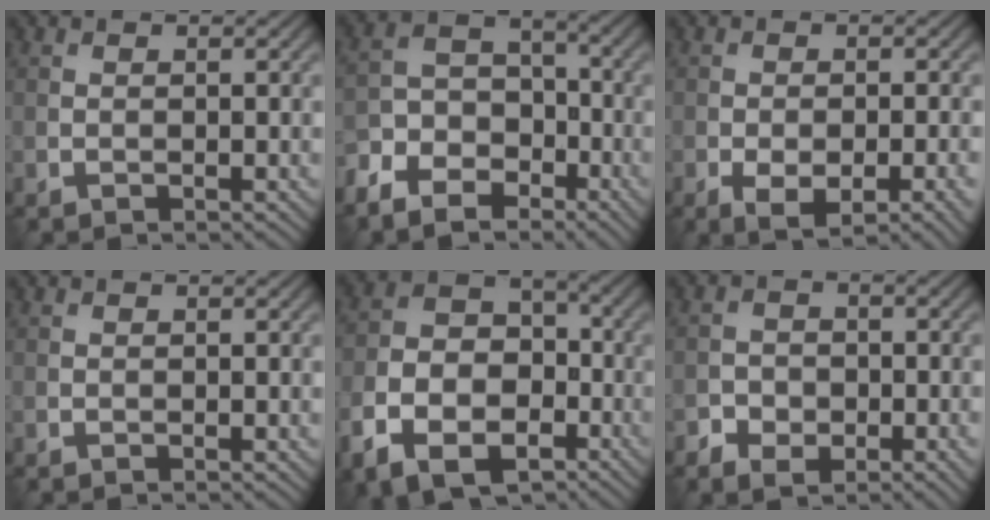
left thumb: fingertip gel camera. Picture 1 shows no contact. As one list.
[{"total": 8.8, "force": [-6.2, 5.3, 3.4], "torque": [-0.085, -0.011, -0.129]}, {"total": 6.7, "force": [-3.2, 2.9, 5.2], "torque": [-0.085, -0.012, -0.043]}, {"total": 0.0}, {"total": 12.2, "force": [-6.1, 7.9, 7.1], "torque": [-0.146, -0.031, -0.116]}, {"total": 4.8, "force": [-2.4, 3.4, 2.5], "torque": [-0.034, -0.002, -0.043]}]